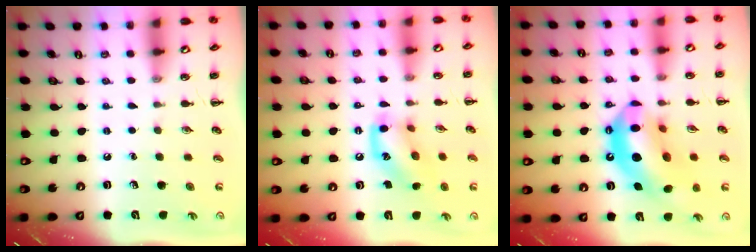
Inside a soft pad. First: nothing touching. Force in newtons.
{"total": 12.3, "press": 12.3, "slide": 0.8}
{"total": 18.5, "press": 17.8, "slide": 5.1}